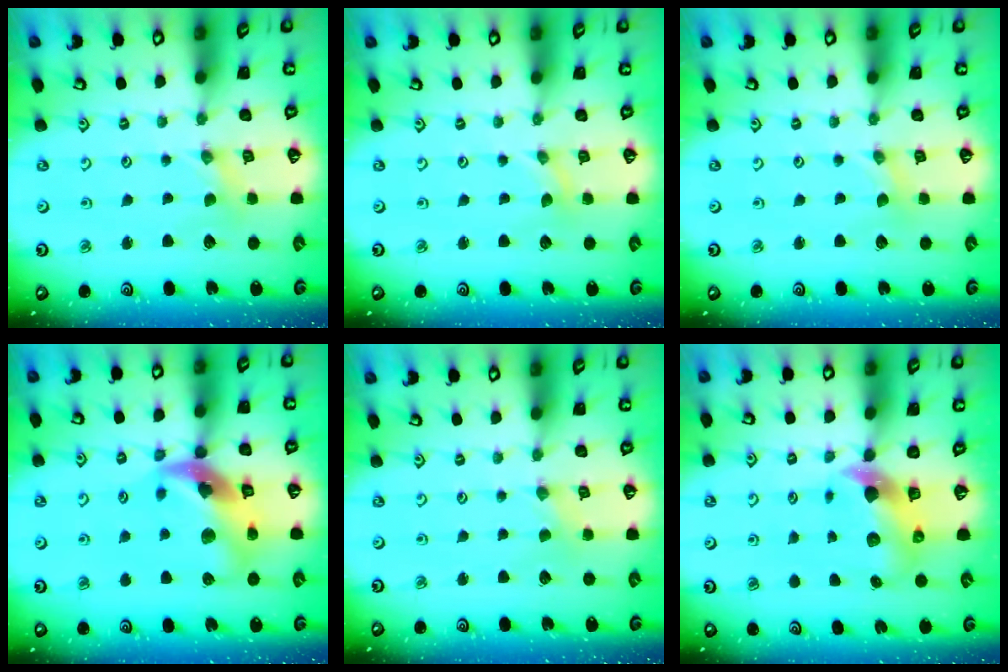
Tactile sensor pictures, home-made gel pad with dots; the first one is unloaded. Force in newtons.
{"total": 0.0}
{"total": 0.0}
{"total": 15.2, "press": 15.0, "slide": 2.2}
{"total": 0.0}
{"total": 6.6, "press": 6.5, "slide": 0.9}